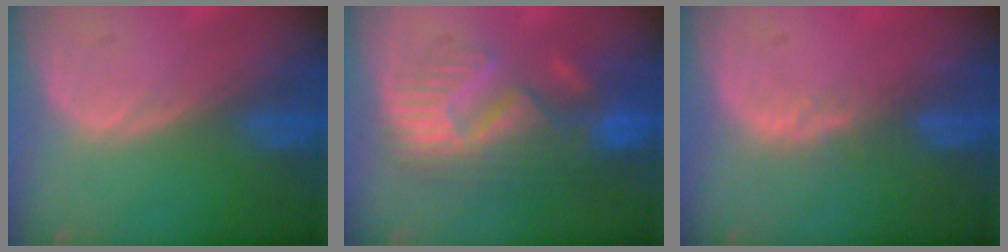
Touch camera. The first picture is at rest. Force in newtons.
{"total": 10.8, "press": 9.9, "slide": 4.3}
{"total": 2.4, "press": 1.8, "slide": 1.5}